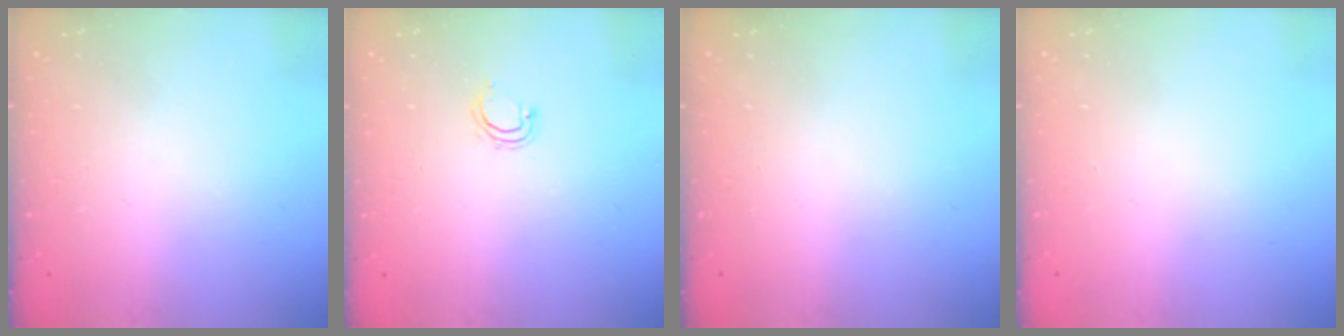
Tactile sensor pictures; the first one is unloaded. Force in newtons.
{"total": 4.7, "press": 4.6, "slide": 0.9}
{"total": 0.0}
{"total": 0.0}